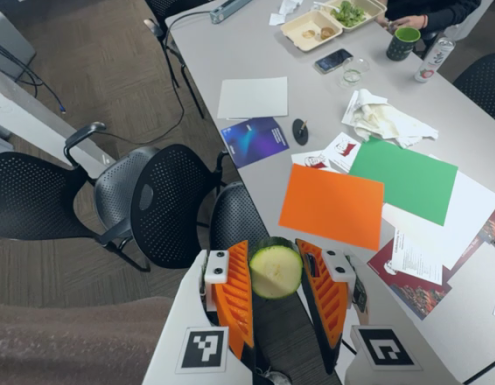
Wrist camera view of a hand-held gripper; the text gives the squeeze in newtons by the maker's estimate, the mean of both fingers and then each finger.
{"total": 11.8, "left": 11.7, "right": 11.9}